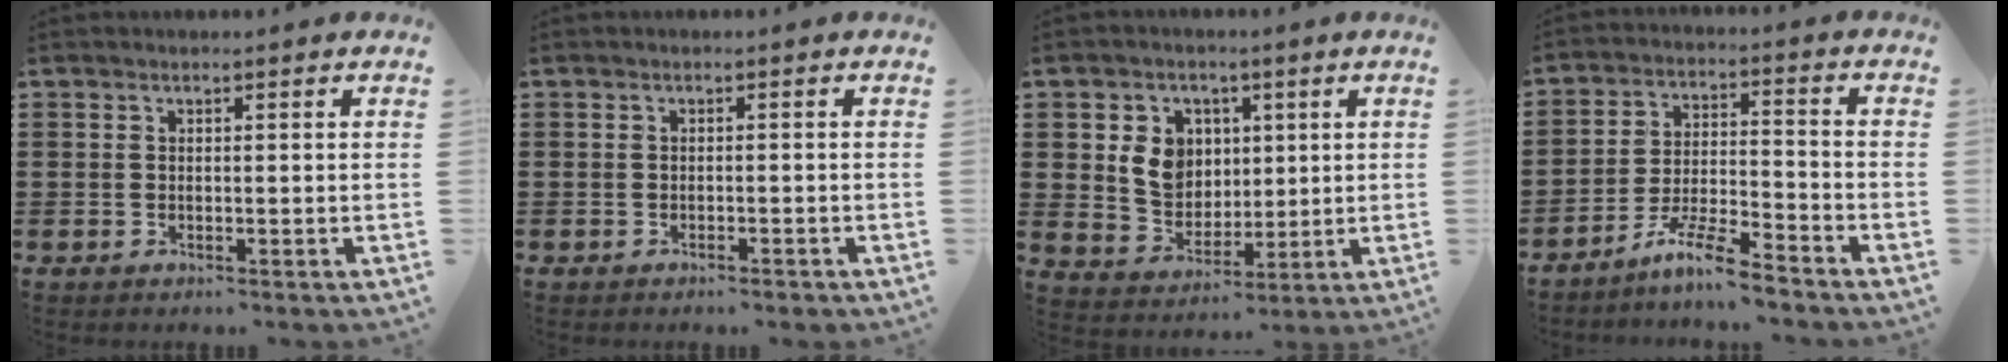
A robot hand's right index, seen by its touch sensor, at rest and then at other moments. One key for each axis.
{"total": 0.5, "fx": -0.4, "fy": 0.0, "fz": 0.3, "tx": -0.009, "ty": -0.003, "tz": -0.008}
{"total": 7.1, "fx": 1.6, "fy": 6.2, "fz": 3.1, "tx": -0.070, "ty": 0.013, "tz": 0.026}
{"total": 7.6, "fx": -6.5, "fy": 0.2, "fz": 3.9, "tx": -0.080, "ty": 0.000, "tz": -0.125}